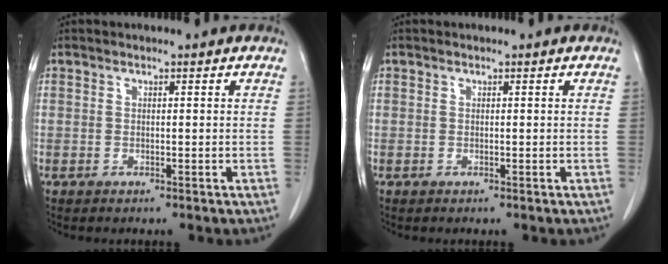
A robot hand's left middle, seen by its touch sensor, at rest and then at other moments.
{"total": 0.0}